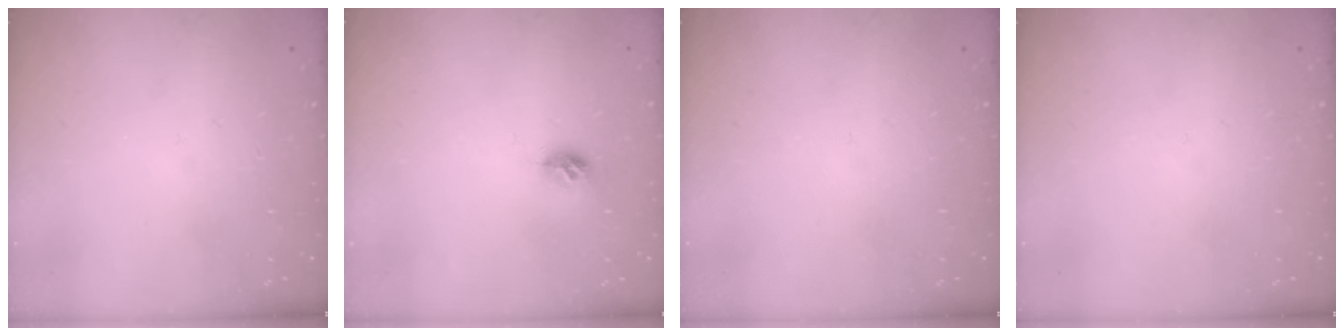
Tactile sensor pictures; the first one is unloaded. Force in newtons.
{"total": 7.5, "press": 7.4, "slide": 0.7}
{"total": 0.0}
{"total": 0.0}